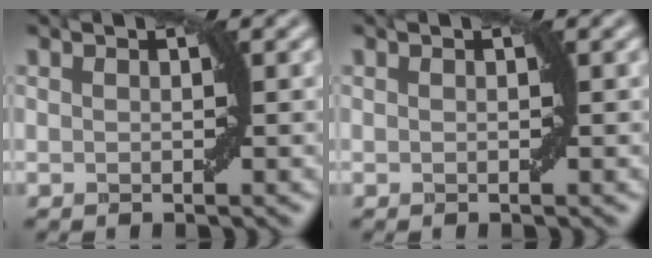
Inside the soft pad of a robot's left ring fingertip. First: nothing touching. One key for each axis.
{"total": 0.0}